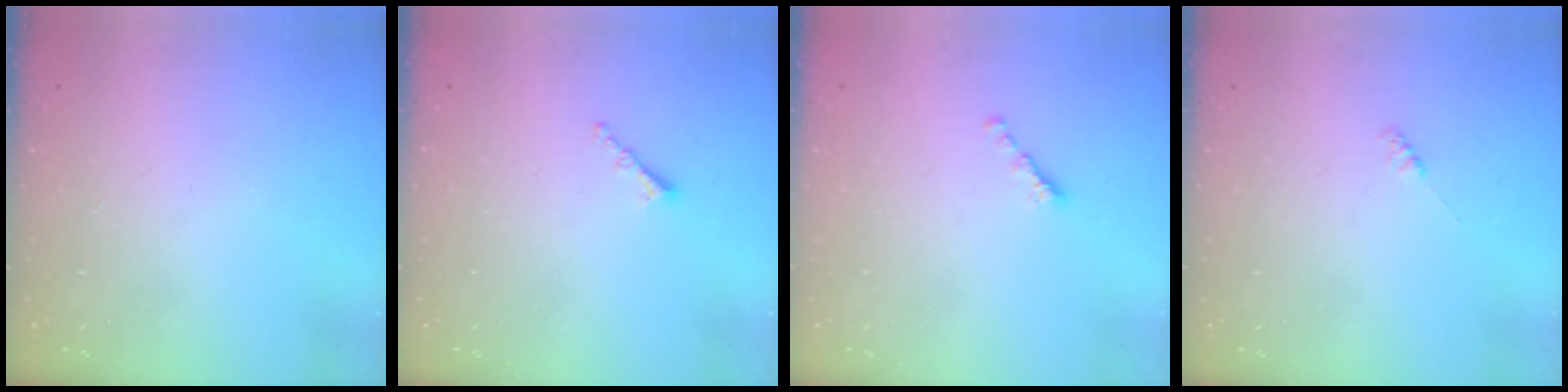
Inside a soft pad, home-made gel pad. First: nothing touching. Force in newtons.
{"total": 1.2, "press": 1.1, "slide": 0.5}
{"total": 1.5, "press": 1.4, "slide": 0.5}
{"total": 1.9, "press": 1.9, "slide": 0.3}